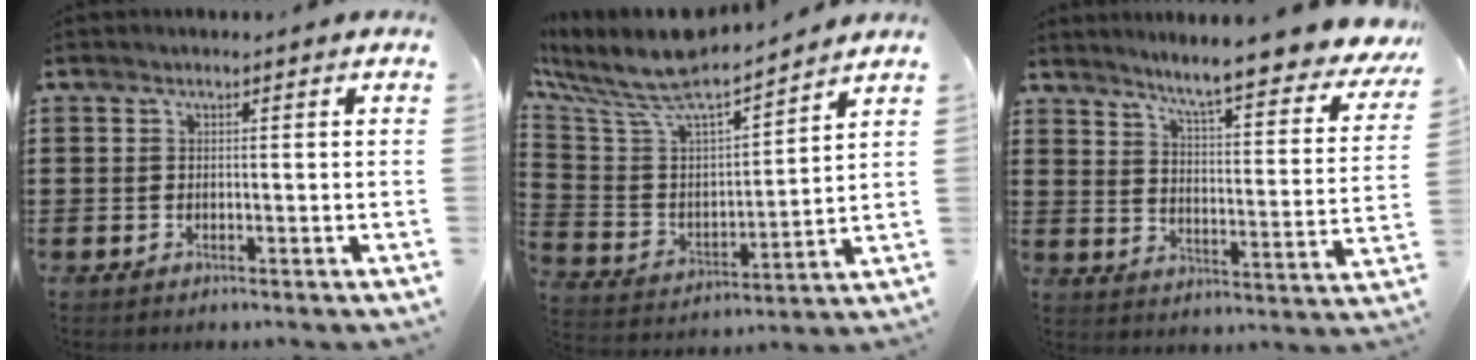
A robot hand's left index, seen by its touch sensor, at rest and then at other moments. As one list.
[{"total": 8.1, "force": [7.5, 1.0, 3.1], "torque": [-0.098, -0.060, 0.123]}, {"total": 6.9, "force": [6.1, -0.8, 3.3], "torque": [-0.080, -0.054, 0.094]}]